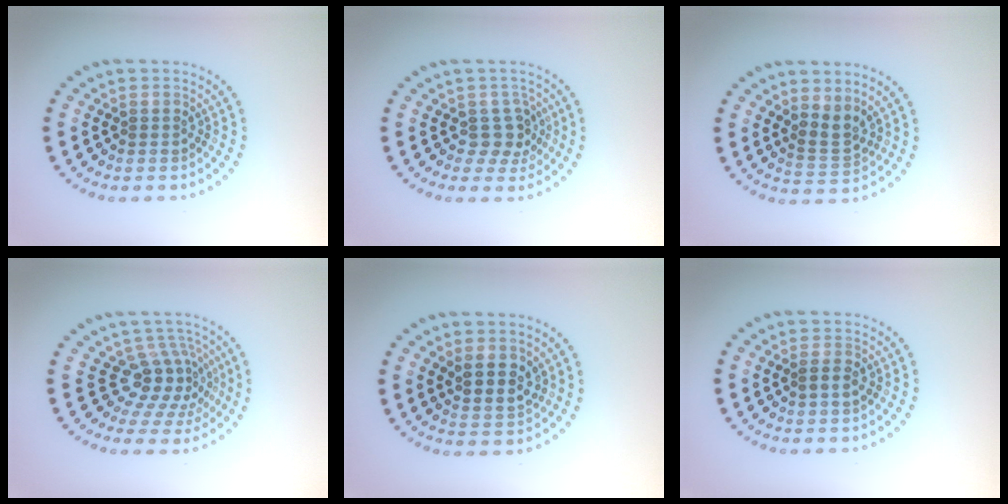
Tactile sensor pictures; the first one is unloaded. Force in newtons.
{"total": 2.6, "press": 2.1, "slide": 1.5}
{"total": 2.3, "press": 1.5, "slide": 1.7}
{"total": 4.1, "press": 2.8, "slide": 3.0}
{"total": 3.0, "press": 2.7, "slide": 1.2}
{"total": 1.3, "press": 1.2, "slide": 0.4}